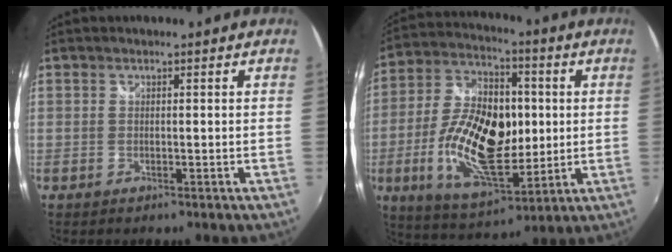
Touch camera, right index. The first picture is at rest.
{"total": 19.2, "force": [-1.5, 10.6, 15.9], "torque": [-0.315, 0.002, -0.017]}